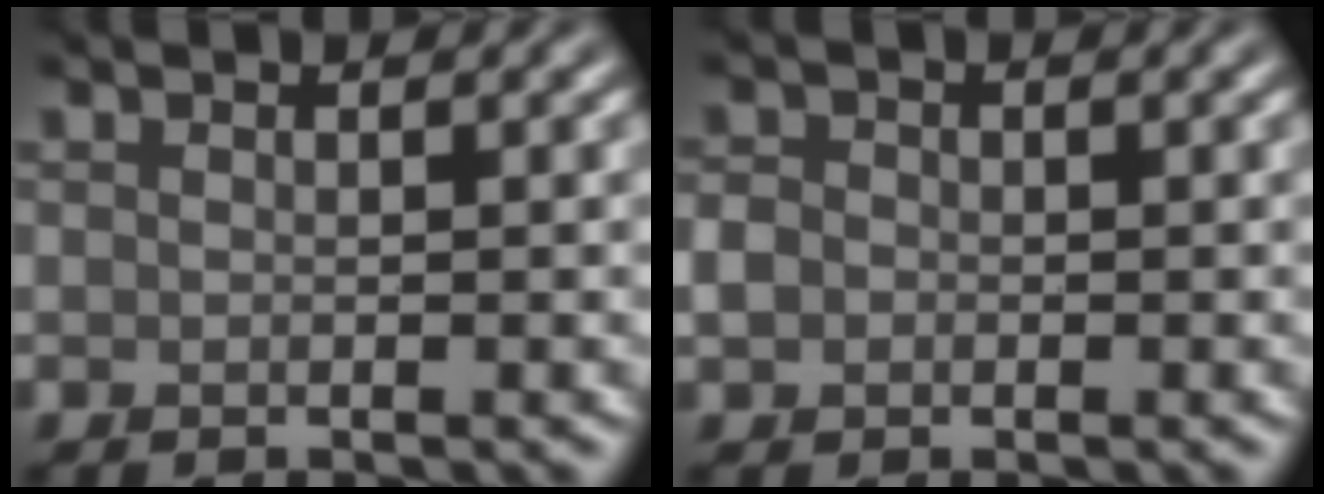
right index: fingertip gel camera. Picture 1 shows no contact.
{"total": 1.6, "force": [-0.3, 1.4, 0.6], "torque": [-0.010, 0.000, -0.014]}